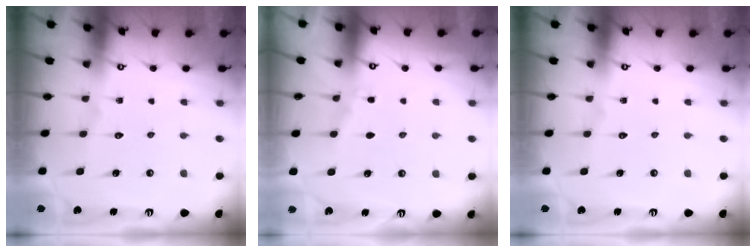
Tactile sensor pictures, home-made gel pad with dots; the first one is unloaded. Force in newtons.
{"total": 3.0, "press": 2.9, "slide": 0.5}
{"total": 0.0}